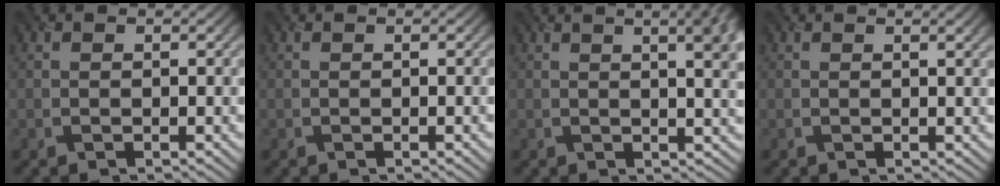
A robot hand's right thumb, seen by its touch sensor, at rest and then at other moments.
{"total": 0.6, "force": [0.1, -0.2, 0.5], "torque": [-0.011, 0.001, 0.000]}
{"total": 7.9, "force": [3.0, 2.7, 6.8], "torque": [-0.063, 0.021, 0.028]}
{"total": 1.5, "force": [1.0, -0.1, 1.1], "torque": [-0.014, 0.000, 0.016]}